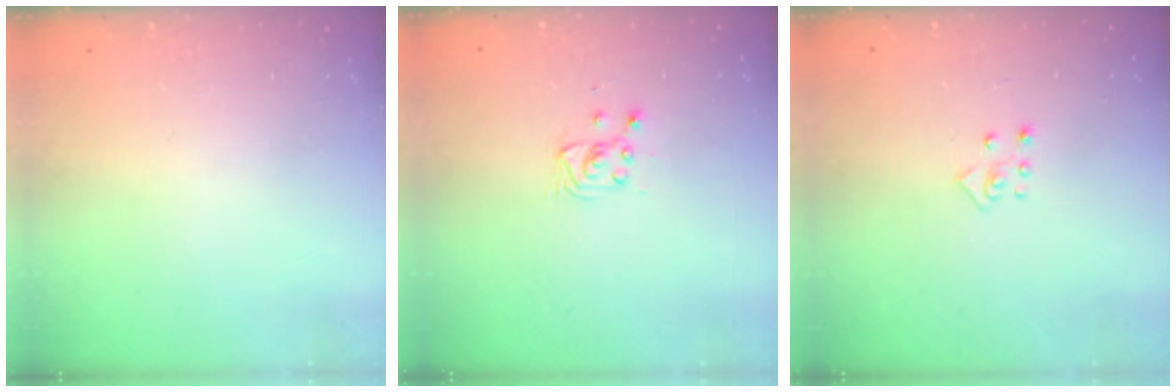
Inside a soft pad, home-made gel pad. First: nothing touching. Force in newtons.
{"total": 2.9, "press": 2.9, "slide": 0.4}
{"total": 3.9, "press": 3.8, "slide": 0.3}